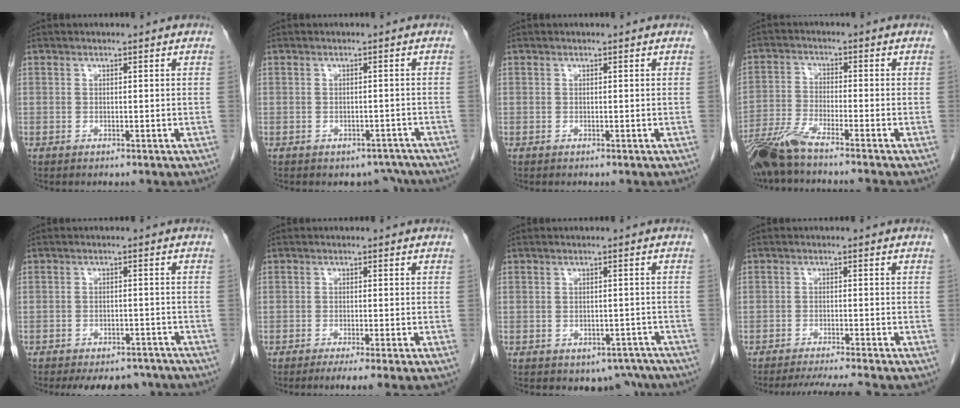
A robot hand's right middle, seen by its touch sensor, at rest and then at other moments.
{"total": 3.8, "force": [-3.3, 2.0, -0.1], "torque": [0.016, 0.012, -0.038]}
{"total": 0.0}
{"total": 8.6, "force": [-7.2, -0.8, 4.7], "torque": [-0.084, -0.032, -0.135]}
{"total": 10.7, "force": [-9.2, 4.3, 3.4], "torque": [-0.050, 0.004, -0.109]}
{"total": 4.9, "force": [-3.5, -0.7, 3.4], "torque": [-0.037, -0.012, -0.052]}
{"total": 4.9, "force": [-3.7, 3.0, 1.0], "torque": [0.009, 0.012, -0.045]}
{"total": 6.3, "force": [-5.7, -1.1, 2.4], "torque": [-0.028, -0.012, -0.090]}